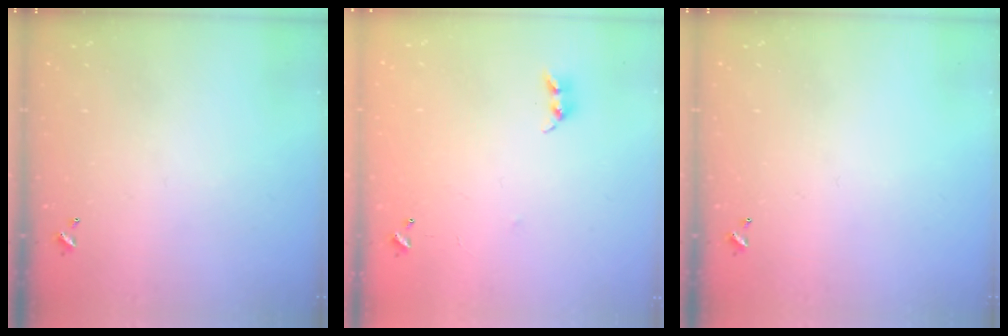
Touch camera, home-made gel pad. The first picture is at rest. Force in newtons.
{"total": 7.4, "press": 7.4, "slide": 0.5}
{"total": 0.0}